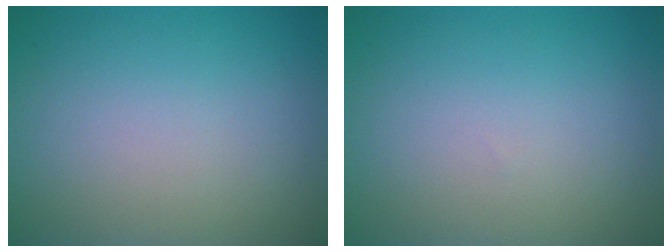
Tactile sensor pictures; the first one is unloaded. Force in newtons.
{"total": 0.0}